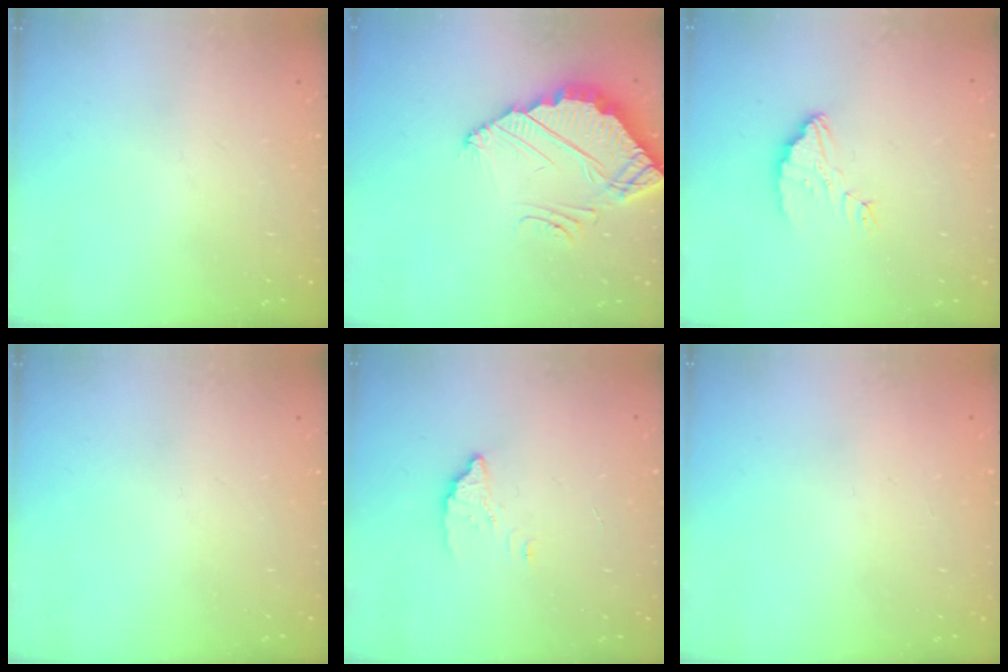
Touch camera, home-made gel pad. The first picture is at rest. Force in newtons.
{"total": 5.3, "press": 5.3, "slide": 0.2}
{"total": 3.1, "press": 3.1, "slide": 0.3}
{"total": 0.0}
{"total": 2.3, "press": 2.3, "slide": 0.2}
{"total": 2.2, "press": 2.2, "slide": 0.1}